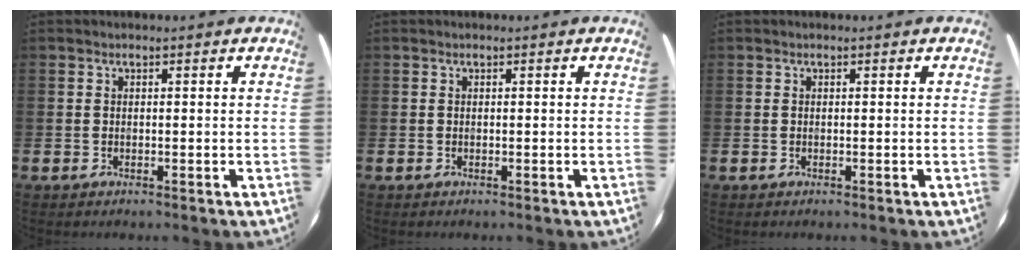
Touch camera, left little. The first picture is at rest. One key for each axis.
{"total": 0.0}
{"total": 0.0}